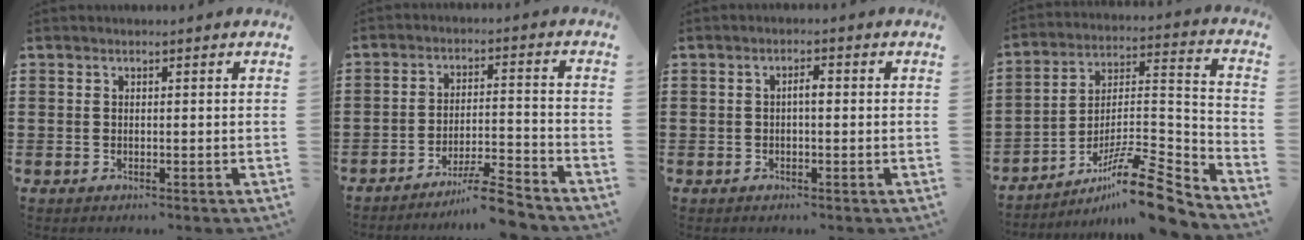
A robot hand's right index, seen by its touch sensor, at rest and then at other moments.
{"total": 6.8, "force": [-6.0, -0.1, 3.1], "torque": [-0.053, -0.001, -0.113]}
{"total": 1.8, "force": [-0.2, 0.5, 1.7], "torque": [-0.033, 0.004, -0.005]}
{"total": 12.8, "force": [-9.9, 1.5, 8.0], "torque": [-0.117, 0.034, -0.181]}